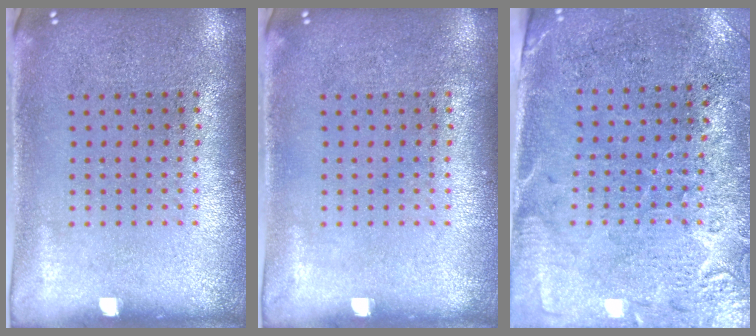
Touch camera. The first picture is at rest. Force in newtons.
{"total": 0.0}
{"total": 2.8, "press": 2.5, "slide": 1.3}